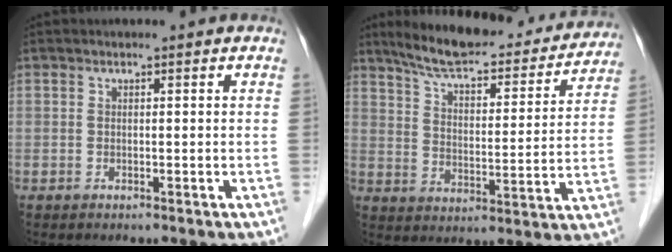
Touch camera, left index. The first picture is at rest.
{"total": 21.8, "force": [19.1, 5.1, 9.2], "torque": [-0.129, -0.002, 0.260]}